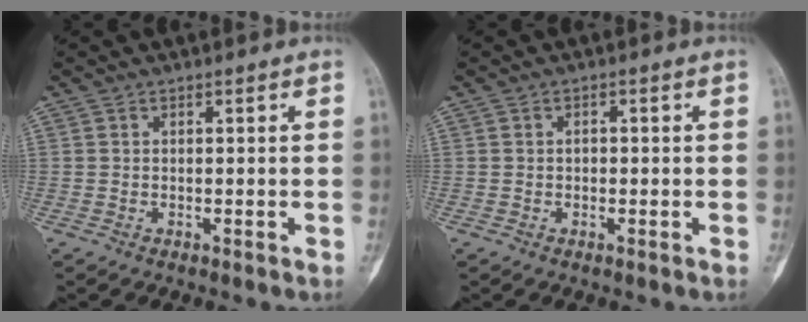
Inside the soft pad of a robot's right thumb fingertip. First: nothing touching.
{"total": 0.9, "force": [-0.1, 0.7, 0.5], "torque": [-0.003, 0.003, -0.004]}